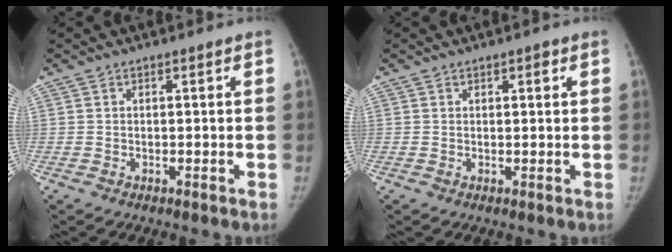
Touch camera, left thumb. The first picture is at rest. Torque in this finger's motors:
{"motor_torque": [-0.13, 0.09, -0.29, 0.23, -0.02]}